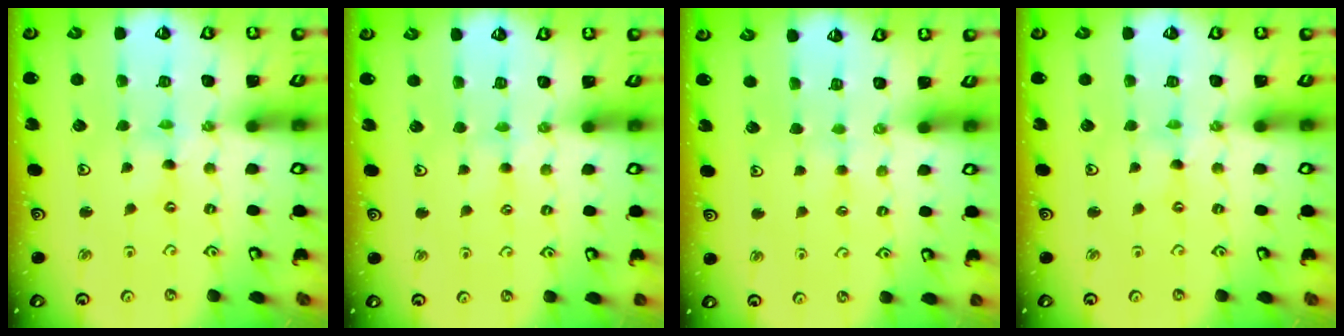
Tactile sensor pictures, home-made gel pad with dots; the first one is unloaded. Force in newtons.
{"total": 2.7, "press": 2.7, "slide": 0.4}
{"total": 1.1, "press": 1.1, "slide": 0.3}
{"total": 0.0}